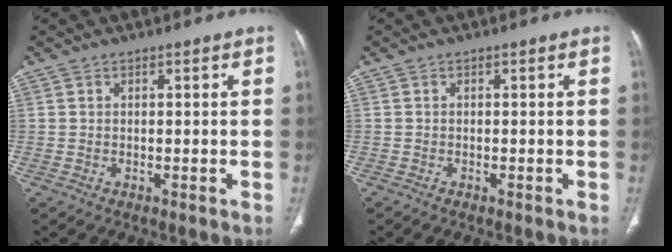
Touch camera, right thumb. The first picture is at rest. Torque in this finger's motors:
{"motor_torque": [-0.06, 0.19, -0.03, 0.43, -0.05]}